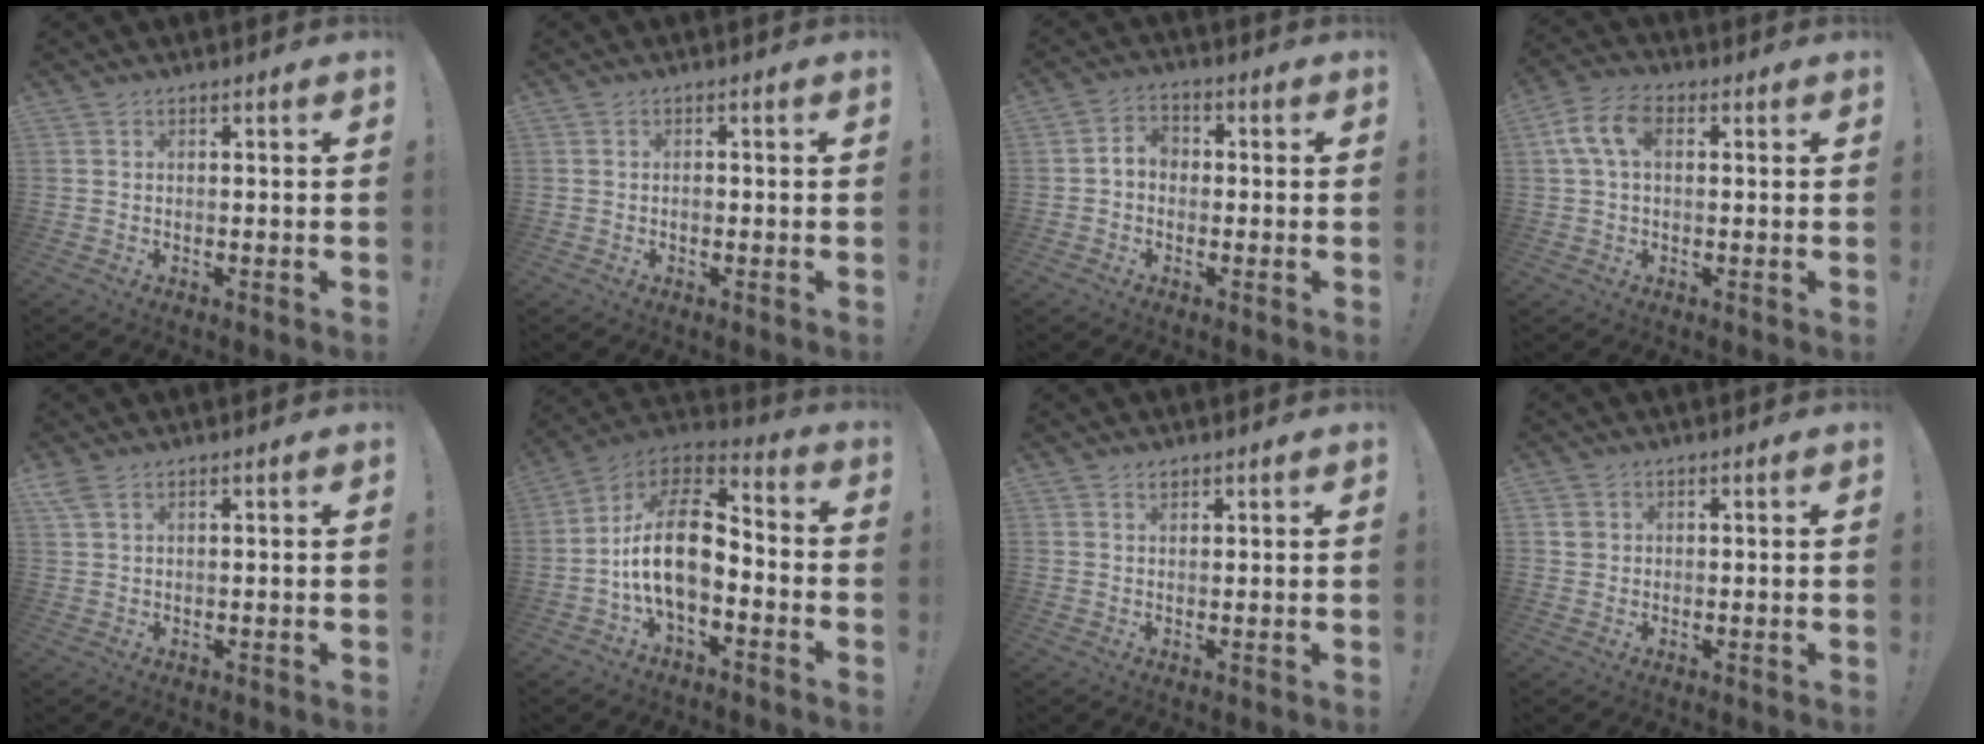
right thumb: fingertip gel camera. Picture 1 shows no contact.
{"total": 1.0, "force": [-0.6, 0.6, 0.5], "torque": [-0.007, 0.002, -0.012]}
{"total": 4.7, "force": [-0.7, 3.7, 2.8], "torque": [-0.060, 0.019, -0.010]}
{"total": 9.3, "force": [2.2, 5.6, 7.0], "torque": [-0.151, 0.009, 0.042]}
{"total": 3.0, "force": [1.8, 1.2, 2.0], "torque": [-0.051, 0.000, 0.036]}
{"total": 17.0, "force": [-2.6, 9.4, 14.0], "torque": [-0.258, 0.018, -0.042]}
{"total": 1.3, "force": [1.1, 0.7, 0.4], "torque": [0.003, -0.005, 0.018]}
{"total": 2.2, "force": [0.8, 1.9, 0.5], "torque": [-0.005, 0.003, 0.015]}